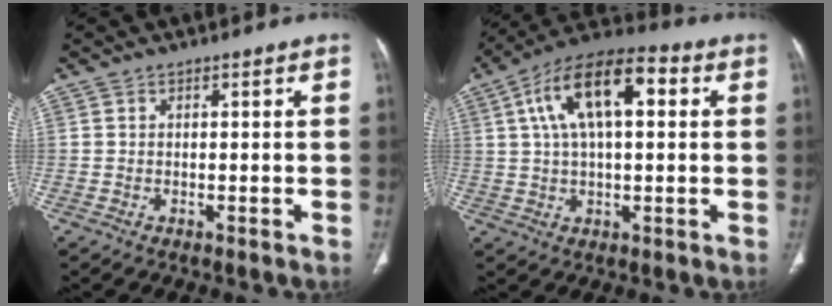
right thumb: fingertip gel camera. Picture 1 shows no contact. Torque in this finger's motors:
{"motor_torque": [0.65, 4.36, 0.68, -0.49, 0.48]}